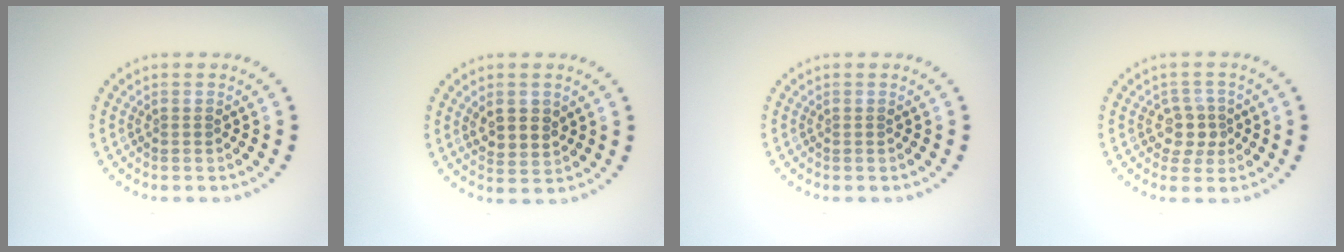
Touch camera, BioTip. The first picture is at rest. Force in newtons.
{"total": 2.7, "press": 2.6, "slide": 1.0}
{"total": 0.0}
{"total": 2.5, "press": 2.1, "slide": 1.2}